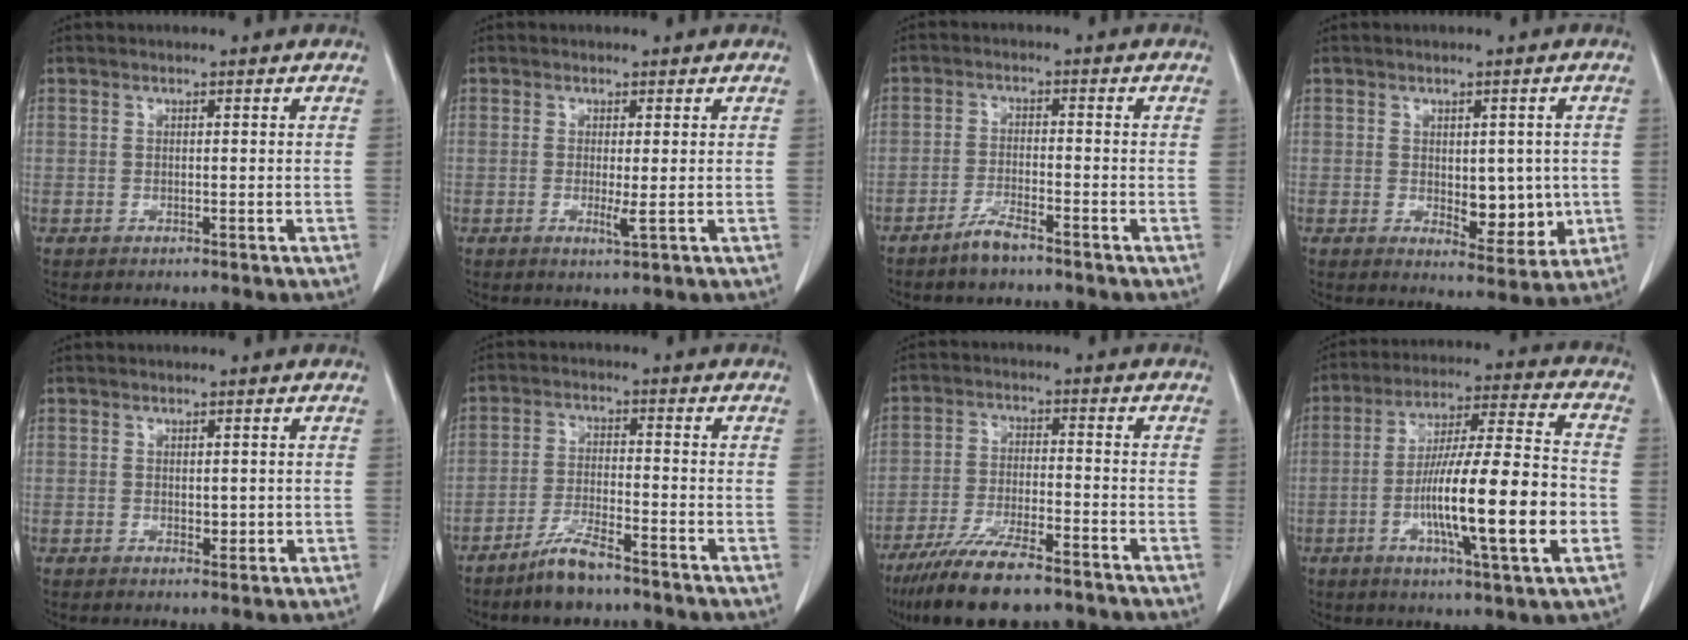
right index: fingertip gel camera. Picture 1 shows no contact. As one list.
[{"total": 1.9, "force": [-0.1, 0.1, 1.9], "torque": [-0.036, -0.007, 0.001]}, {"total": 3.8, "force": [-3.1, 0.5, 2.1], "torque": [-0.043, -0.002, -0.059]}, {"total": 7.0, "force": [-0.3, 3.6, 5.9], "torque": [-0.067, -0.006, 0.010]}, {"total": 1.8, "force": [0.1, 1.2, 1.3], "torque": [-0.016, -0.004, 0.005]}, {"total": 6.0, "force": [-4.8, 0.9, 3.6], "torque": [-0.078, -0.010, -0.090]}, {"total": 12.3, "force": [-9.5, 2.3, 7.5], "torque": [-0.132, -0.029, -0.161]}, {"total": 18.5, "force": [-4.3, 1.2, 17.9], "torque": [-0.302, -0.004, -0.070]}]